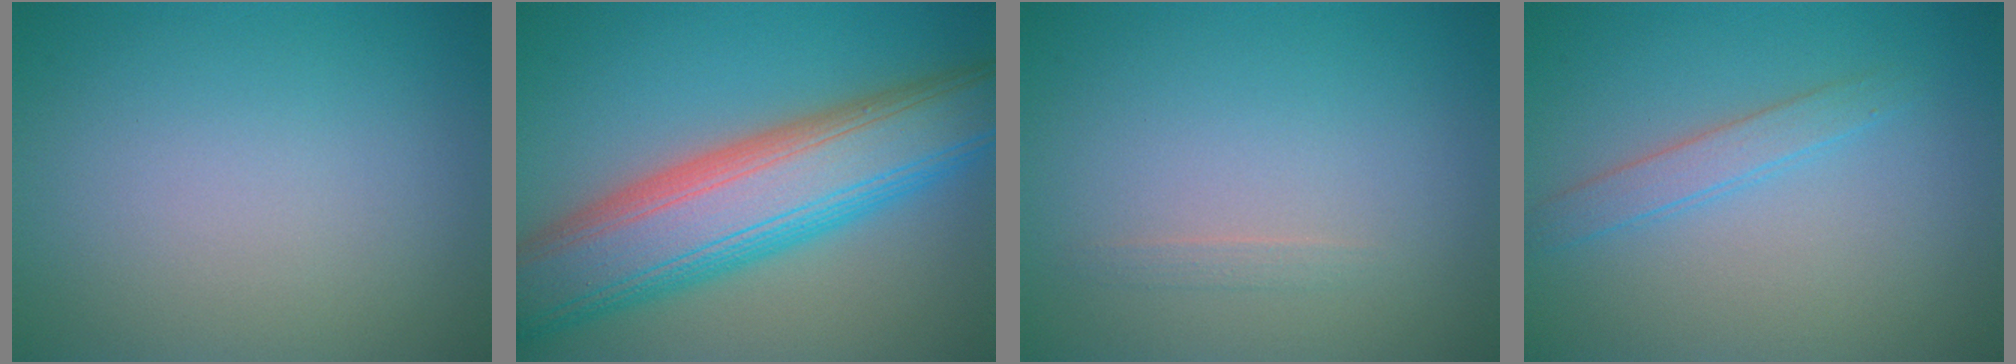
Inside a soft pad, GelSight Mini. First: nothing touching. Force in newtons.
{"total": 11.7, "press": 11.6, "slide": 0.3}
{"total": 0.6, "press": 0.6, "slide": 0.0}
{"total": 1.9, "press": 1.9, "slide": 0.2}